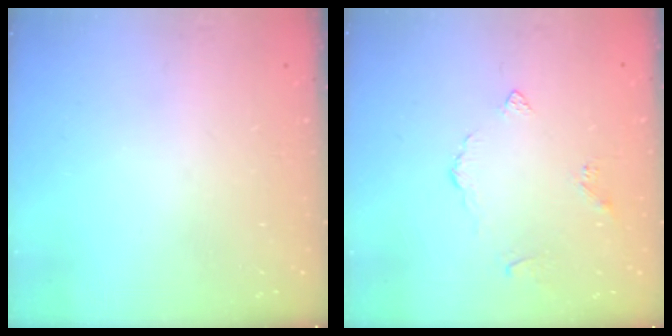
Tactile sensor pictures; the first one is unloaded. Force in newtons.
{"total": 3.3, "press": 3.3, "slide": 0.8}